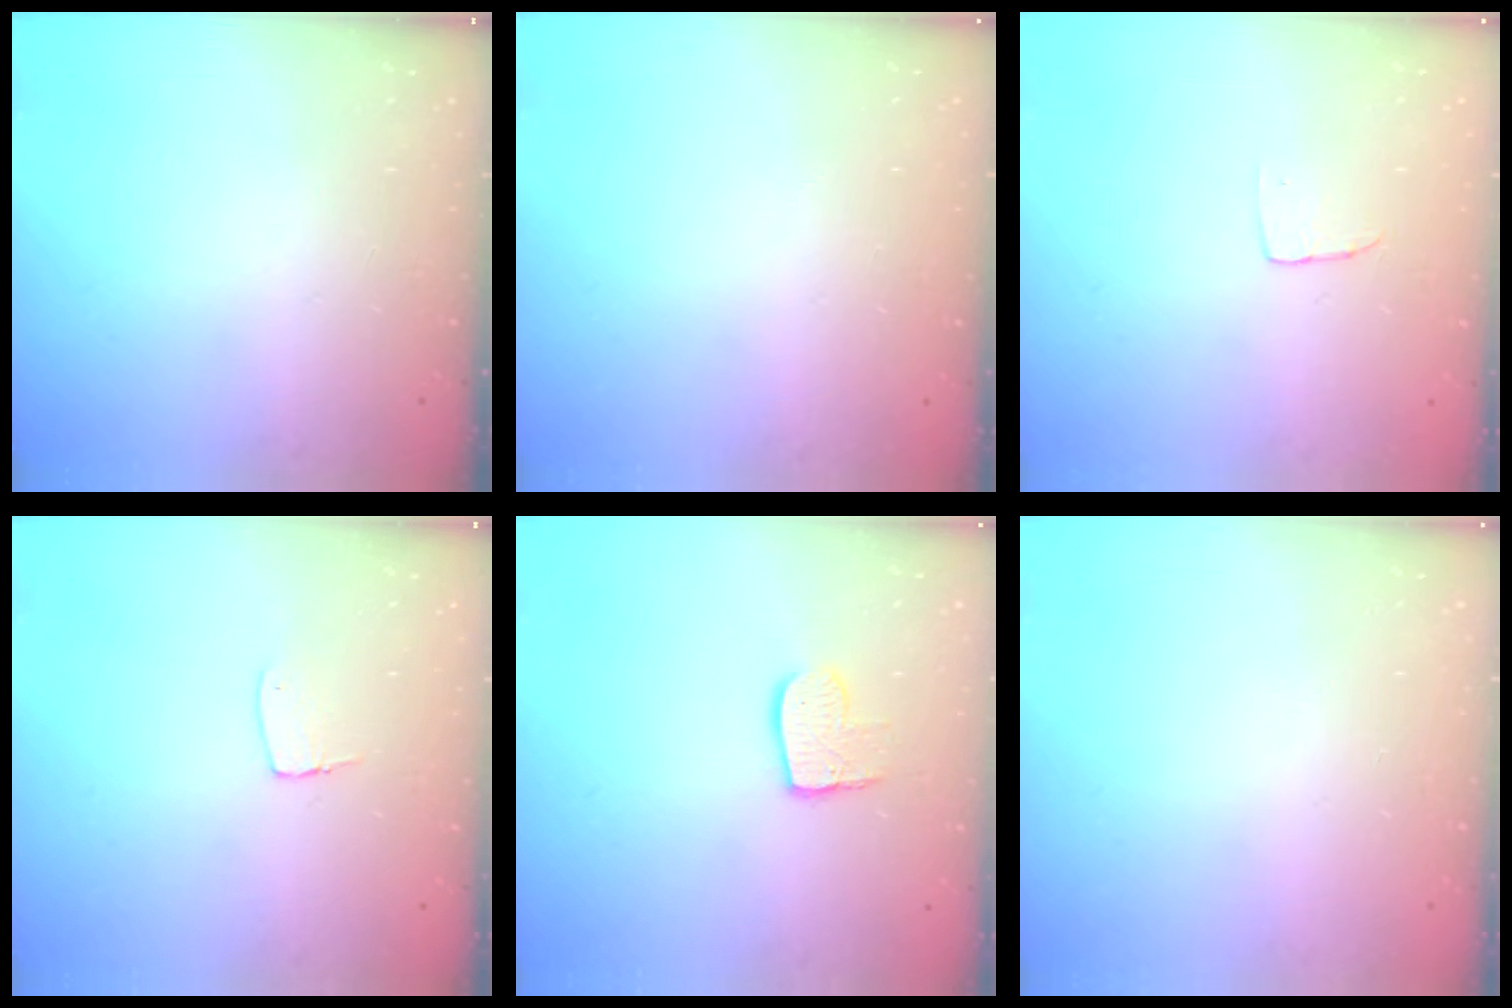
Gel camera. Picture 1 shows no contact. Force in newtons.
{"total": 0.0}
{"total": 2.9, "press": 2.9, "slide": 0.1}
{"total": 5.6, "press": 5.5, "slide": 0.4}
{"total": 8.7, "press": 8.6, "slide": 0.7}
{"total": 0.0}